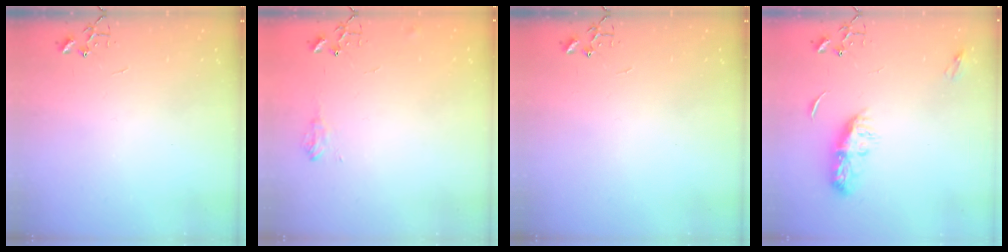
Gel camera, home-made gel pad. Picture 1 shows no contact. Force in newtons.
{"total": 7.2, "press": 7.1, "slide": 0.9}
{"total": 0.0}
{"total": 8.3, "press": 8.3, "slide": 0.4}